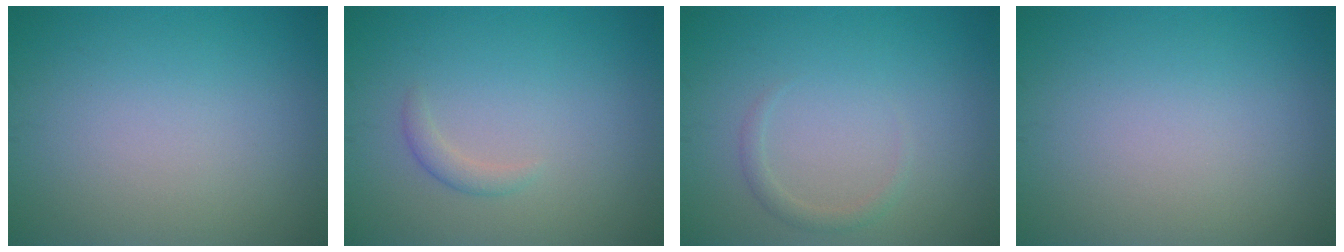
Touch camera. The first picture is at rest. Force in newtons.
{"total": 1.1, "press": 1.1, "slide": 0.1}
{"total": 1.1, "press": 1.1, "slide": 0.1}
{"total": 0.0}